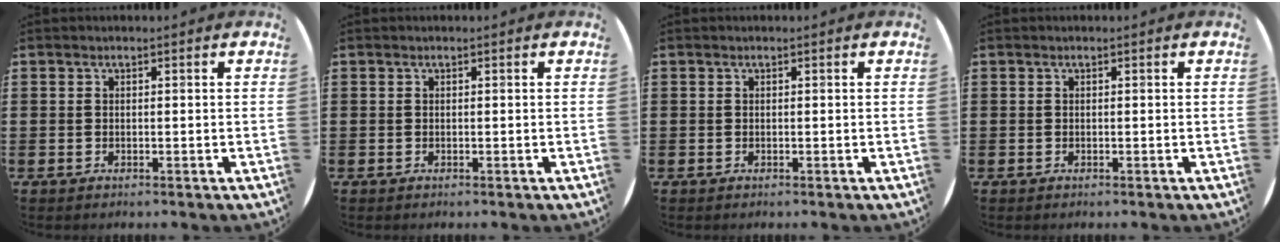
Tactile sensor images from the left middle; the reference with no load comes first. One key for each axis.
{"total": 0.0}
{"total": 0.0}
{"total": 0.0}